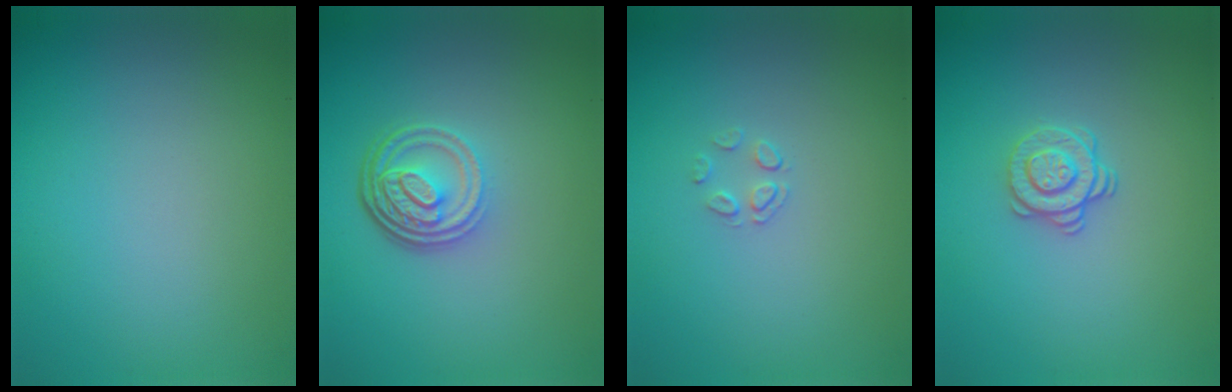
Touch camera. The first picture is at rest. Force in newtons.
{"total": 4.9, "press": 3.5, "slide": 3.4}
{"total": 1.1, "press": 0.5, "slide": 1.0}
{"total": 2.1, "press": 1.7, "slide": 1.2}